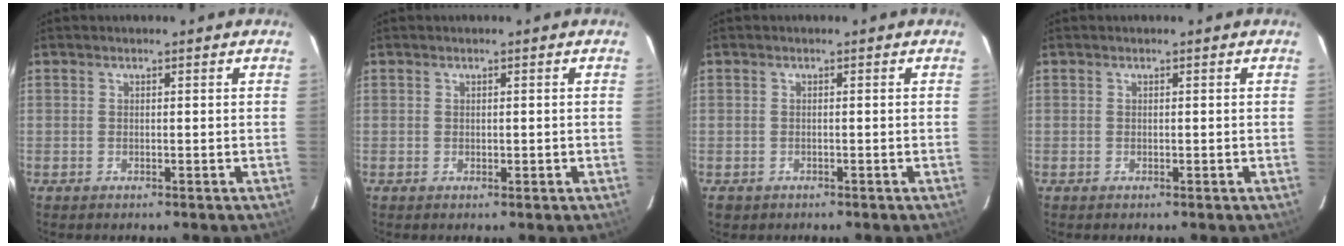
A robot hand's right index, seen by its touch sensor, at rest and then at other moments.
{"total": 0.7, "force": [0.0, 0.5, 0.5], "torque": [-0.006, -0.001, 0.002]}
{"total": 1.7, "force": [-0.8, 1.5, 0.1], "torque": [-0.012, 0.003, -0.006]}
{"total": 0.0}